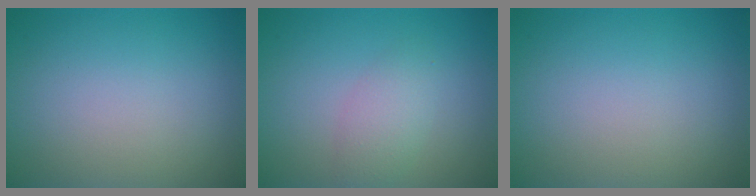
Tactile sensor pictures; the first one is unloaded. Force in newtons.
{"total": 2.3, "press": 2.3, "slide": 0.1}
{"total": 0.0}